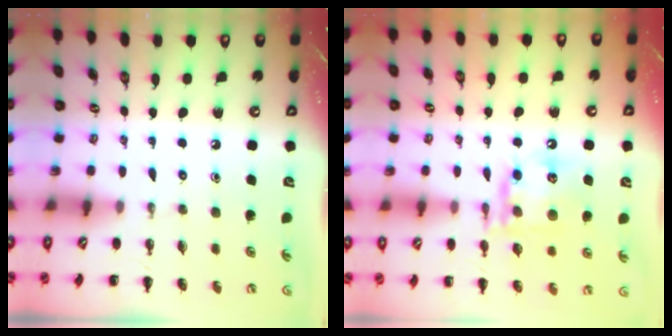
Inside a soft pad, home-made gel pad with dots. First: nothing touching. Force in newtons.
{"total": 15.7, "press": 15.5, "slide": 2.4}